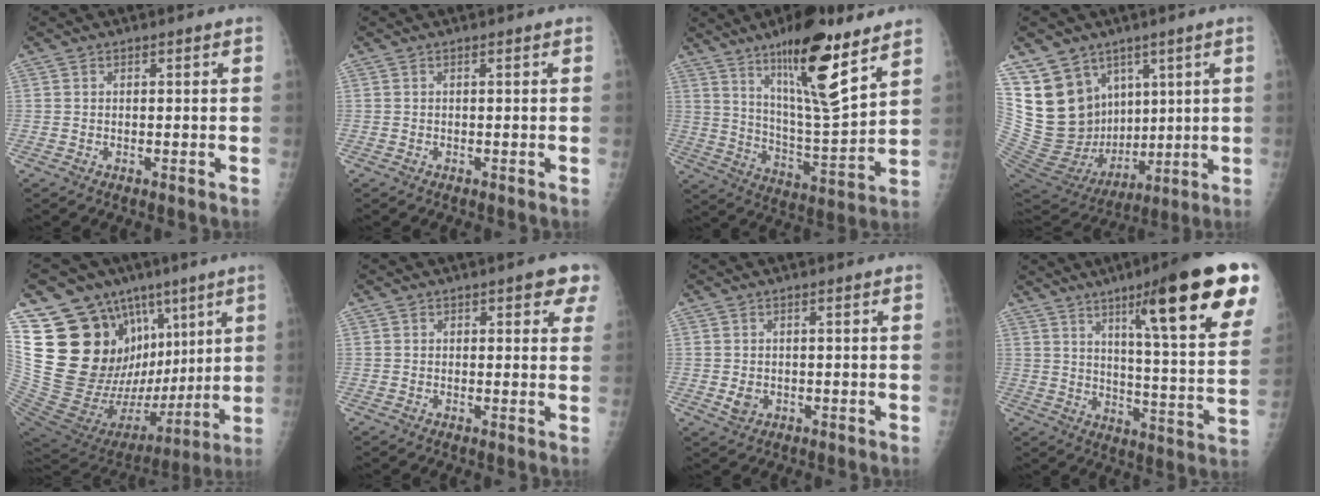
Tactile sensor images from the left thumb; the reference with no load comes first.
{"total": 0.0}
{"total": 18.2, "force": [11.1, 3.9, 13.8], "torque": [-0.204, -0.071, 0.192]}
{"total": 19.6, "force": [8.9, 14.9, 9.2], "torque": [-0.147, -0.021, 0.201]}
{"total": 31.5, "force": [8.9, 19.8, 22.9], "torque": [-0.347, -0.002, 0.172]}
{"total": 4.8, "force": [2.7, 2.5, 3.1], "torque": [0.005, -0.007, 0.024]}
{"total": 1.9, "force": [-0.2, 1.3, 1.3], "torque": [-0.021, -0.002, 0.001]}
{"total": 24.9, "force": [13.3, 3.7, 20.7], "torque": [-0.265, -0.048, 0.193]}